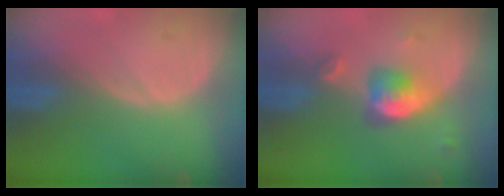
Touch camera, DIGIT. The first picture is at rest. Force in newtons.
{"total": 5.1, "press": 4.9, "slide": 1.6}